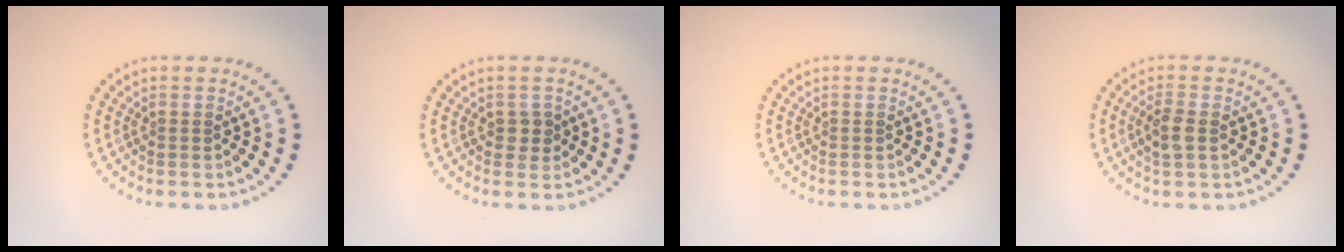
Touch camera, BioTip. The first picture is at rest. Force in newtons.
{"total": 1.3, "press": 1.2, "slide": 0.4}
{"total": 0.0}
{"total": 2.1, "press": 2.0, "slide": 0.5}